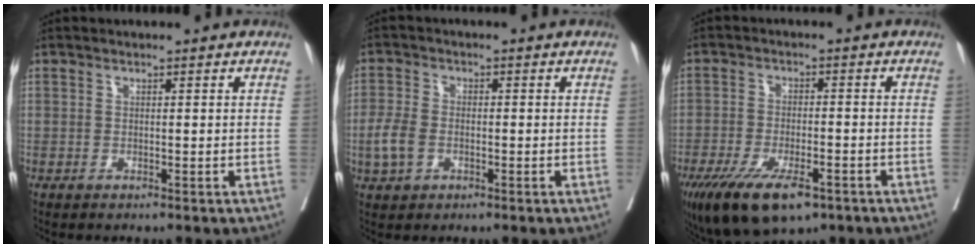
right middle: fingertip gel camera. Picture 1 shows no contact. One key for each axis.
{"total": 4.2, "fx": -1.2, "fy": 2.7, "fz": 3.0, "tx": -0.077, "ty": 0.003, "tz": -0.023}
{"total": 12.4, "fx": -7.8, "fy": 4.3, "fz": 8.6, "tx": -0.160, "ty": -0.022, "tz": -0.128}